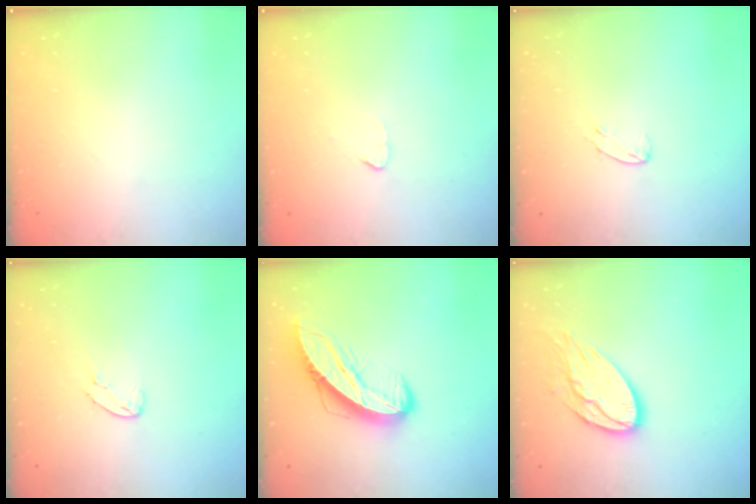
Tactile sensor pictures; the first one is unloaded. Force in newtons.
{"total": 2.5, "press": 2.5, "slide": 0.2}
{"total": 3.4, "press": 3.4, "slide": 0.3}
{"total": 5.2, "press": 5.1, "slide": 0.5}
{"total": 11.0, "press": 11.0, "slide": 1.0}
{"total": 11.8, "press": 11.8, "slide": 0.6}